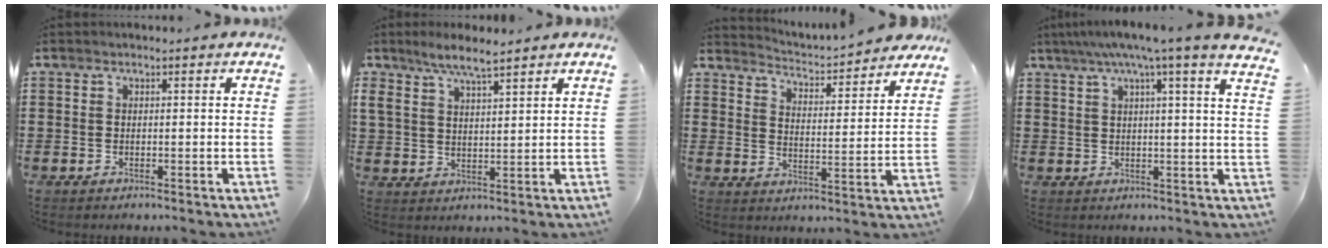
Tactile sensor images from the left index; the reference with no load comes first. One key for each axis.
{"total": 5.6, "fx": 4.5, "fy": 1.0, "fz": 3.2, "tx": -0.074, "ty": -0.002, "tz": 0.080}
{"total": 3.2, "fx": 3.2, "fy": -0.2, "fz": 0.0, "tx": -0.023, "ty": -0.036, "tz": 0.047}
{"total": 6.1, "fx": 4.4, "fy": -0.2, "fz": 4.2, "tx": -0.089, "ty": -0.018, "tz": 0.072}